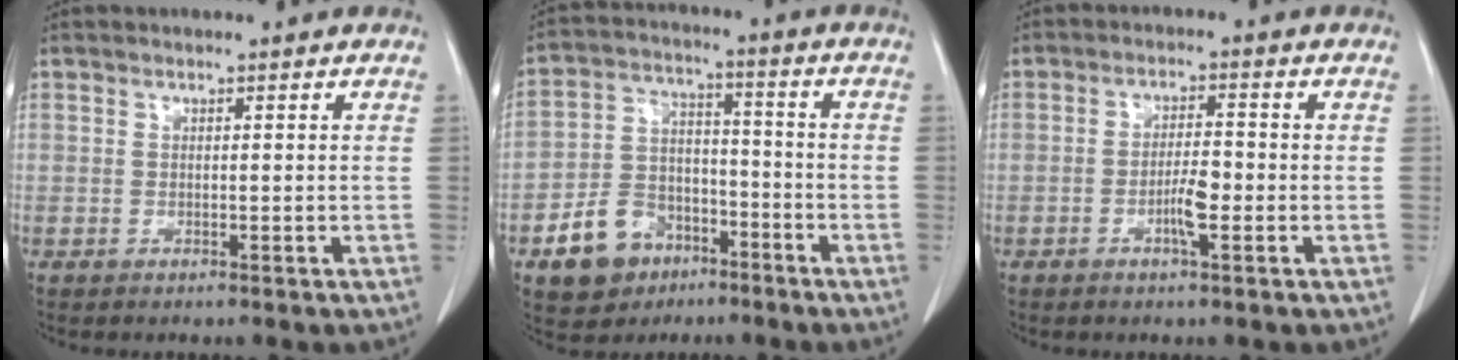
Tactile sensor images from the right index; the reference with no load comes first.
{"total": 10.5, "force": [-5.7, 7.5, 4.5], "torque": [-0.094, 0.023, -0.093]}
{"total": 4.0, "force": [-1.4, 0.6, 3.7], "torque": [-0.068, 0.000, -0.025]}